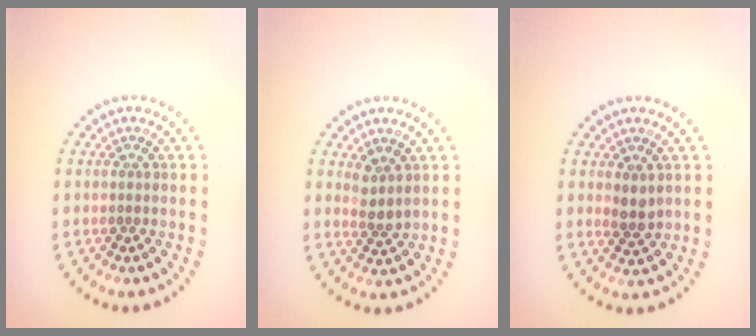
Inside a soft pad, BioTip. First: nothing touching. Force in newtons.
{"total": 1.8, "press": 1.4, "slide": 1.1}
{"total": 1.4, "press": 1.4, "slide": 0.4}